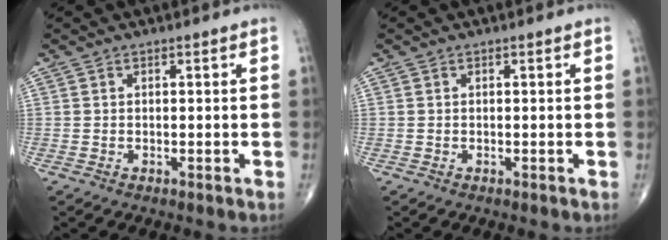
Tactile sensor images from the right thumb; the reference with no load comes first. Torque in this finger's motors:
{"motor_torque": [0.00, 0.00, 0.03, 0.03, 0.00]}